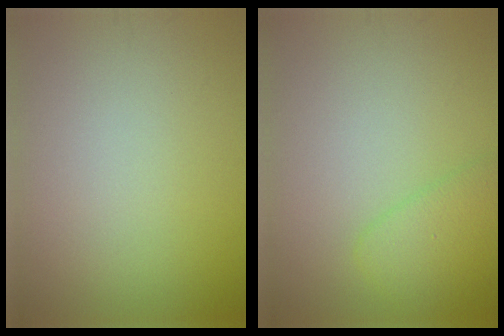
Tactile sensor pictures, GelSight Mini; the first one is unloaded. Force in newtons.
{"total": 2.7, "press": 2.6, "slide": 0.2}